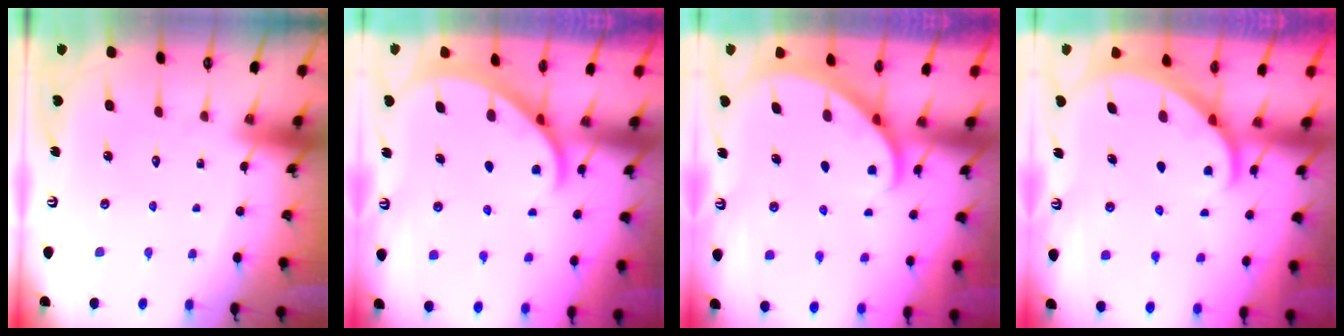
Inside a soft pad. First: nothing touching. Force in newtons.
{"total": 1.9, "press": 1.9, "slide": 0.2}
{"total": 2.8, "press": 2.8, "slide": 0.2}
{"total": 2.3, "press": 2.3, "slide": 0.1}